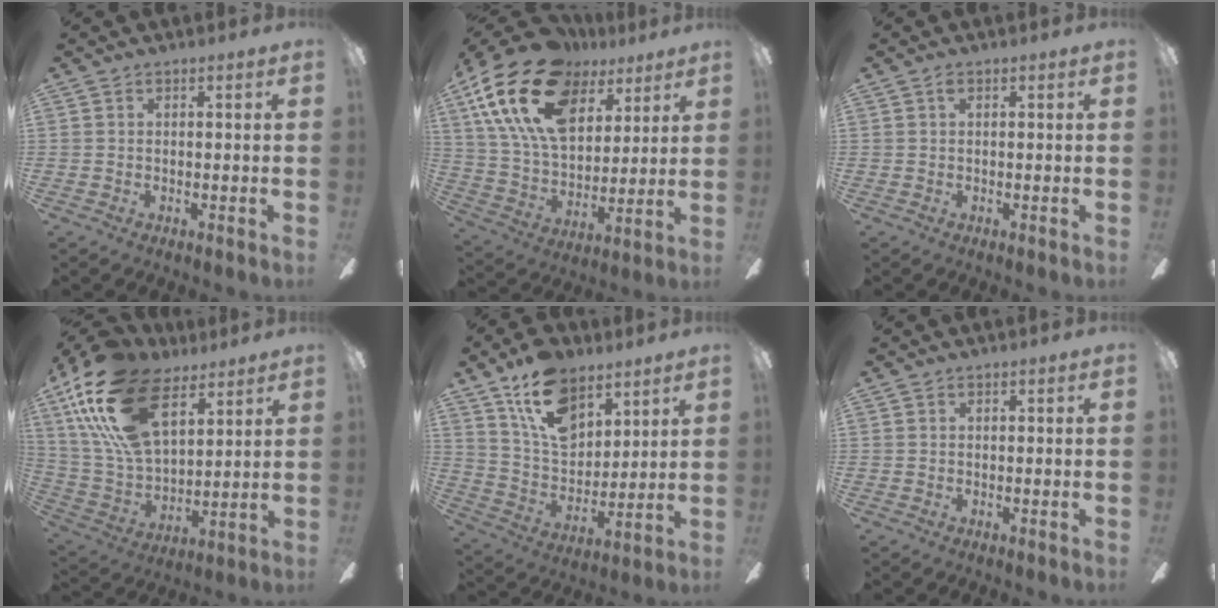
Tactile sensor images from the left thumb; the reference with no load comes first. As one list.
[{"total": 22.7, "force": [12.1, 13.3, 13.7], "torque": [-0.273, -0.047, 0.218]}, {"total": 1.1, "force": [0.3, 0.5, 0.9], "torque": [-0.019, 0.005, 0.005]}, {"total": 23.7, "force": [13.2, 12.5, 15.3], "torque": [-0.332, -0.049, 0.235]}, {"total": 16.2, "force": [10.2, 9.3, 8.5], "torque": [-0.151, -0.037, 0.191]}, {"total": 0.0}]